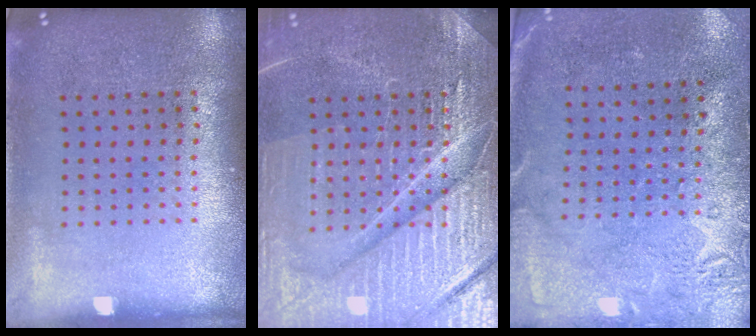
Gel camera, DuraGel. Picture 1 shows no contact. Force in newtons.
{"total": 7.3, "press": 7.3, "slide": 0.9}
{"total": 2.7, "press": 2.2, "slide": 1.7}